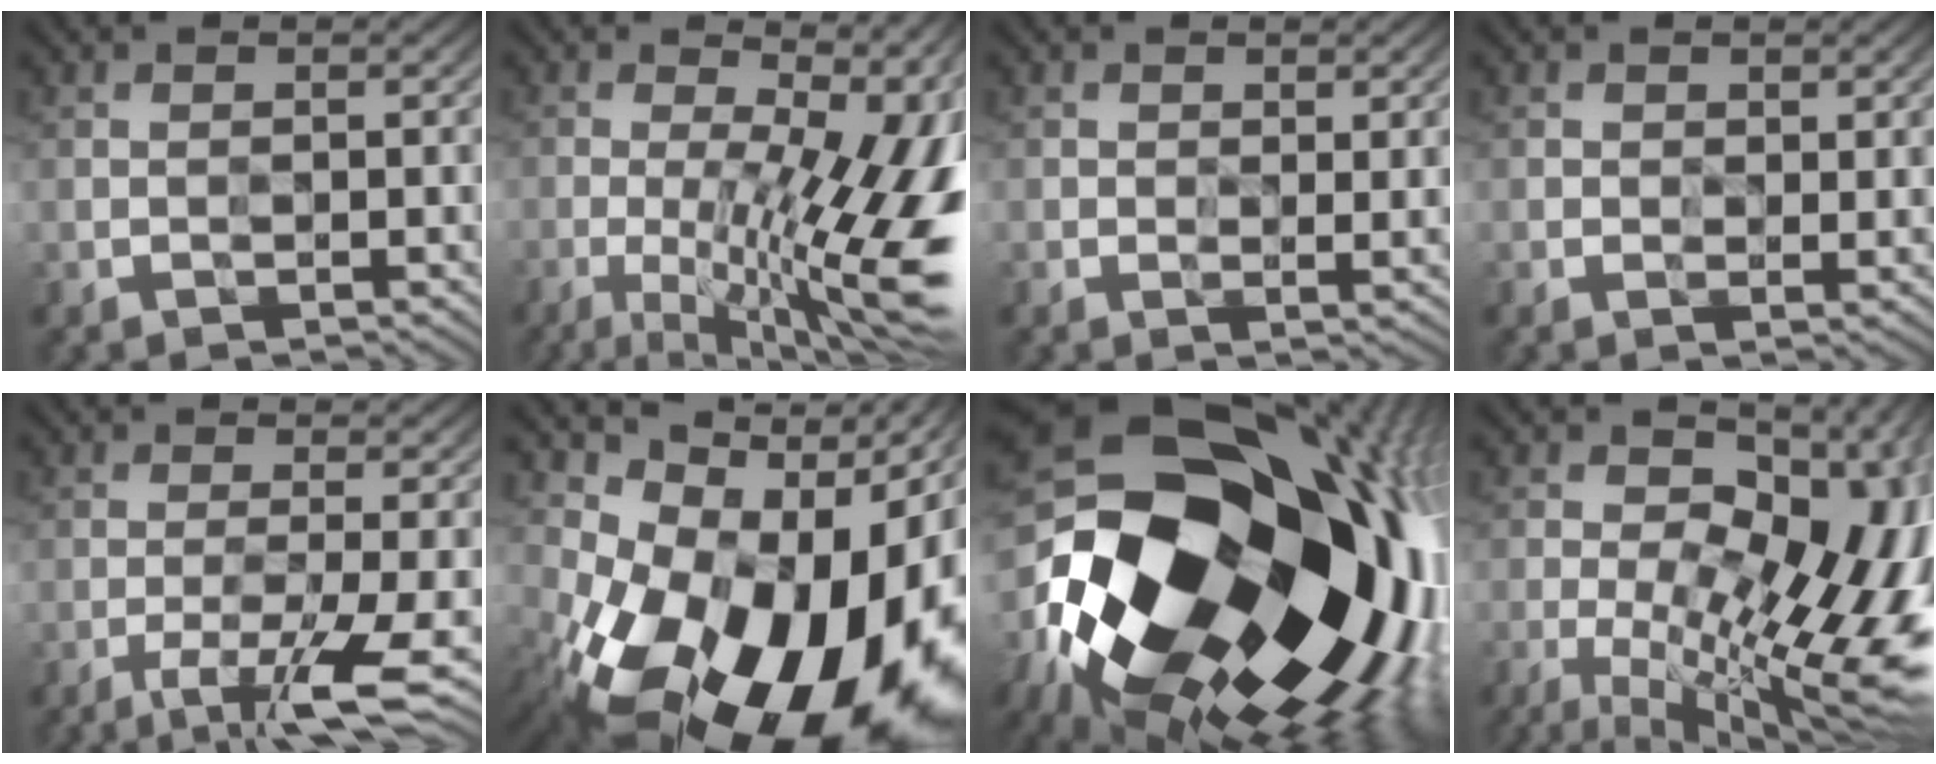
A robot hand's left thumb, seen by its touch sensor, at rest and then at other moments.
{"total": 16.1, "force": [-3.0, 4.5, 15.2], "torque": [-0.182, 0.001, -0.043]}
{"total": 2.4, "force": [0.6, 1.2, 2.0], "torque": [-0.029, -0.001, 0.011]}
{"total": 2.0, "force": [0.9, 1.2, 1.2], "torque": [-0.019, 0.001, 0.016]}
{"total": 7.4, "force": [-4.2, 1.3, 6.0], "torque": [-0.093, -0.003, -0.062]}
{"total": 19.6, "force": [-6.5, 12.3, 13.8], "torque": [-0.239, -0.052, -0.096]}
{"total": 22.2, "force": [-3.8, 14.1, 16.7], "torque": [-0.321, -0.025, -0.074]}
{"total": 18.1, "force": [-3.5, 8.1, 15.8], "torque": [-0.203, -0.006, -0.045]}